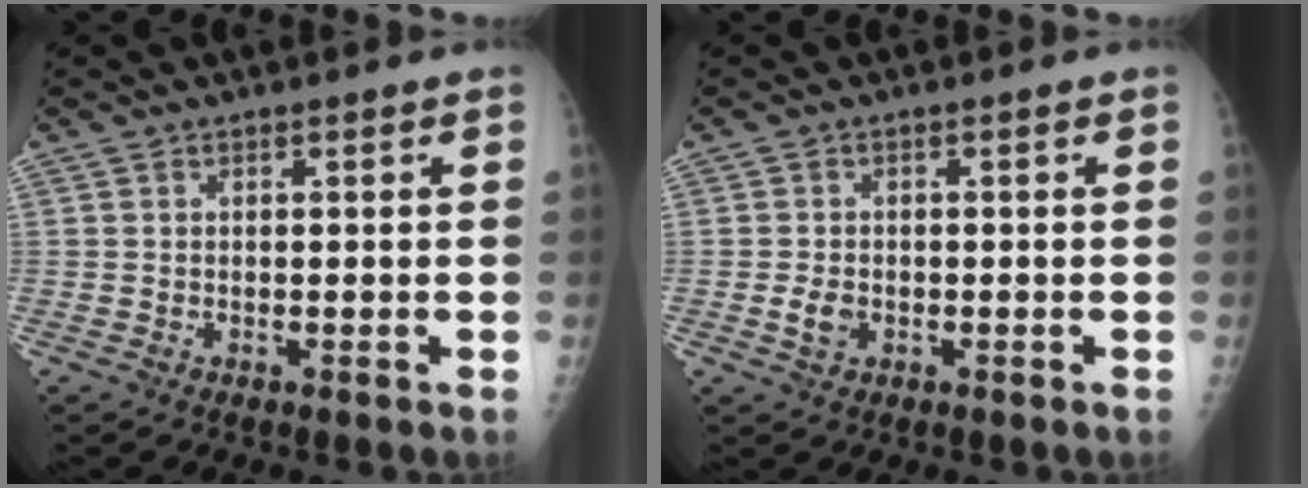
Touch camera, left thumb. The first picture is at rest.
{"total": 2.7, "force": [-0.7, 1.9, 1.8], "torque": [-0.032, 0.001, -0.012]}